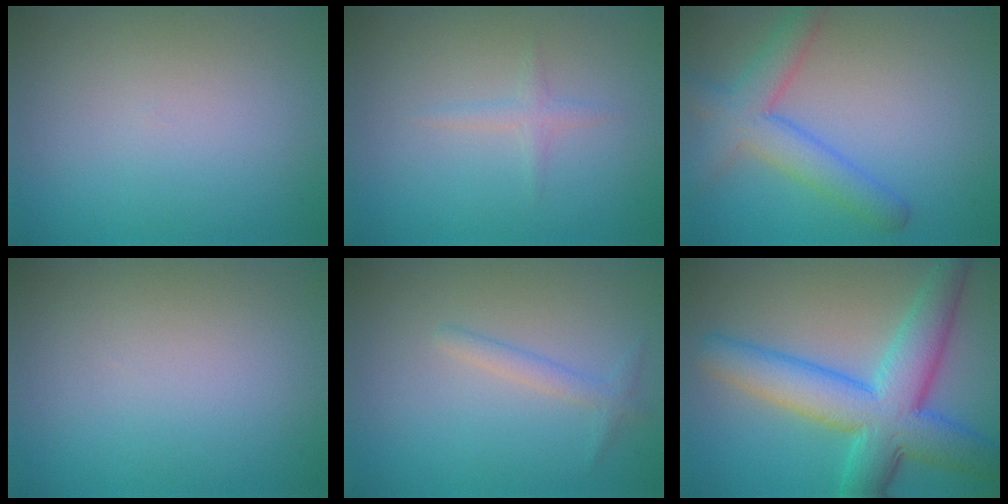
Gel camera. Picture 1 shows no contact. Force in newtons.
{"total": 1.1, "press": 1.1, "slide": 0.1}
{"total": 4.8, "press": 4.8, "slide": 0.2}
{"total": 0.0}
{"total": 1.4, "press": 1.4, "slide": 0.1}
{"total": 9.5, "press": 9.5, "slide": 0.1}